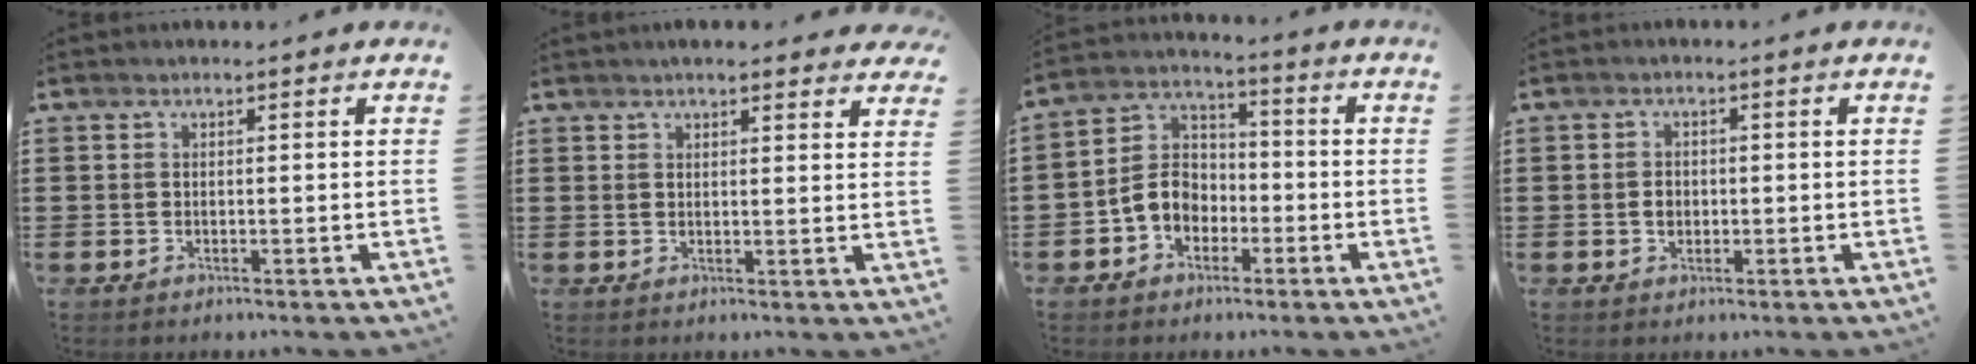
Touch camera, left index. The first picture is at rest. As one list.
[{"total": 3.1, "force": [2.9, 0.3, 1.2], "torque": [-0.022, -0.004, 0.052]}, {"total": 6.4, "force": [-2.8, 5.0, 2.9], "torque": [-0.083, 0.012, -0.062]}, {"total": 1.8, "force": [-0.2, 1.5, 1.0], "torque": [-0.024, 0.006, -0.007]}]